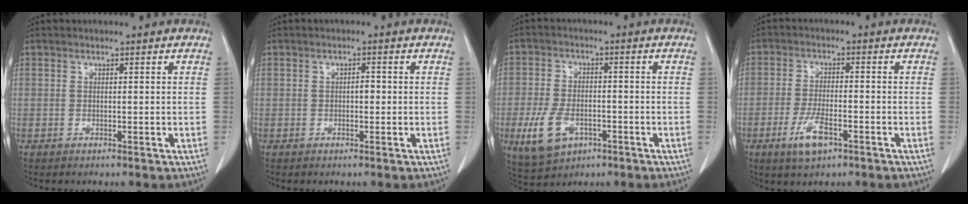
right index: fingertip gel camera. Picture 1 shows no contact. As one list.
[{"total": 1.2, "force": [-0.1, 0.6, 1.1], "torque": [-0.014, 0.003, -0.002]}, {"total": 8.3, "force": [-3.3, 5.0, 5.8], "torque": [-0.132, -0.004, -0.048]}, {"total": 5.7, "force": [-2.9, 1.7, 4.7], "torque": [-0.099, -0.008, -0.048]}]